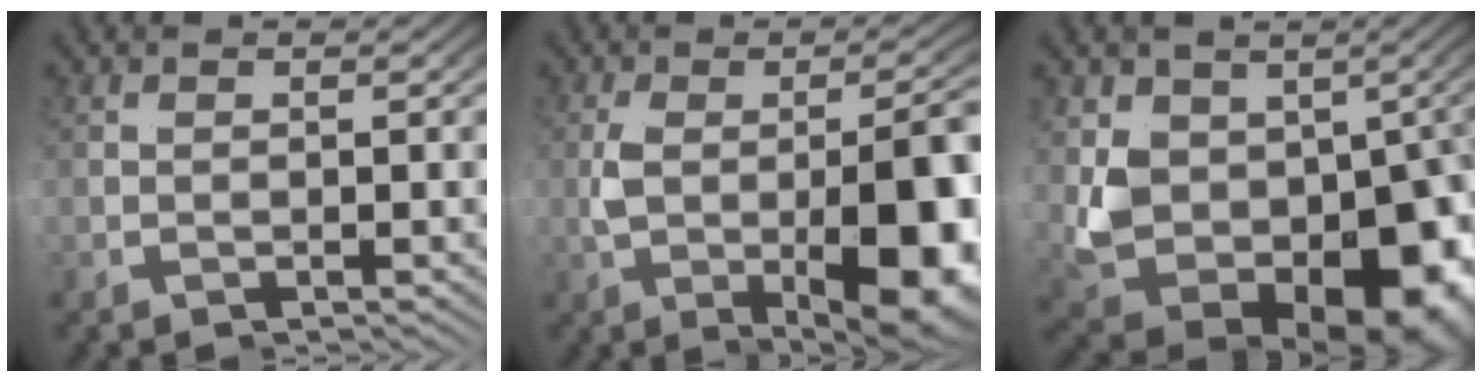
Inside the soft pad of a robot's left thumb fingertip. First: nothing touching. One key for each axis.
{"total": 8.2, "fx": -1.6, "fy": 1.3, "fz": 7.9, "tx": -0.131, "ty": 0.000, "tz": -0.016}
{"total": 16.6, "fx": -0.3, "fy": 11.8, "fz": 11.6, "tx": -0.207, "ty": -0.018, "tz": -0.012}